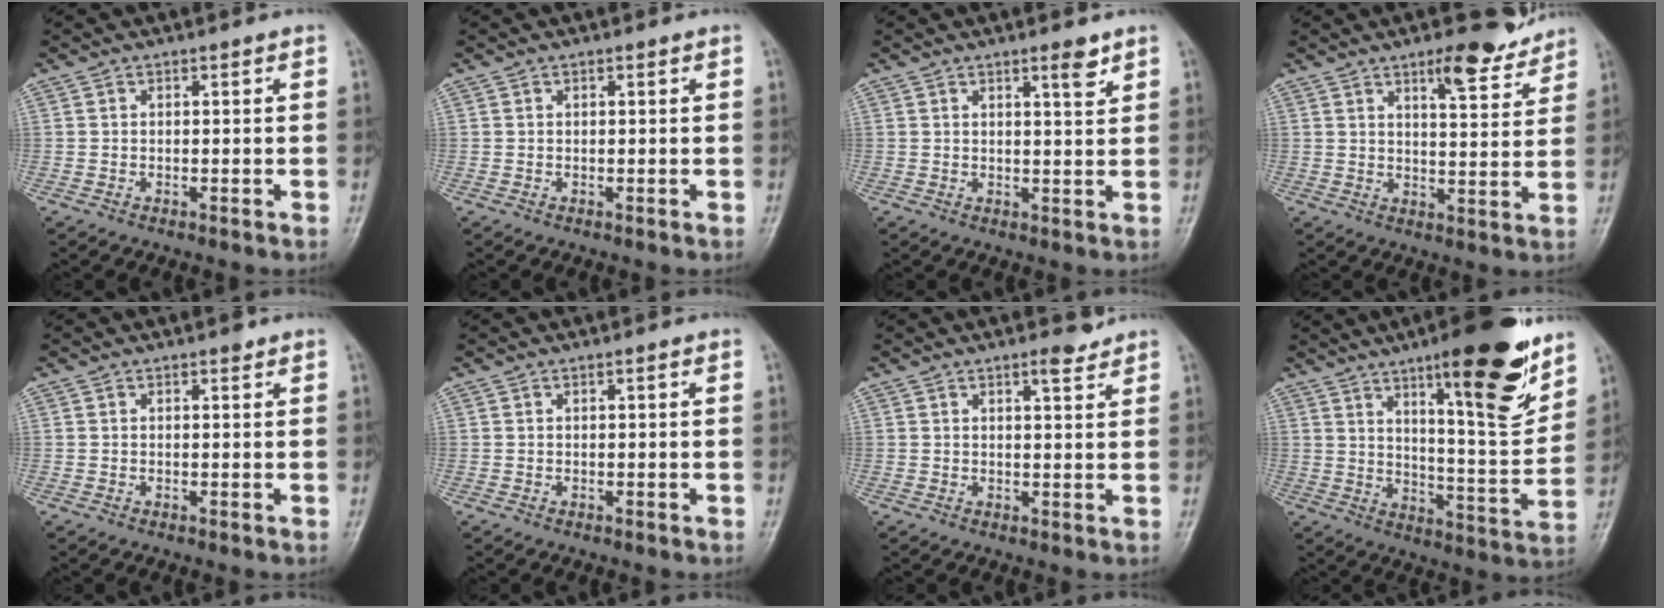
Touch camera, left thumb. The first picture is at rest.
{"total": 0.0}
{"total": 3.3, "force": [2.3, 0.6, 2.3], "torque": [-0.030, -0.017, 0.034]}
{"total": 8.6, "force": [6.2, 2.6, 5.3], "torque": [-0.057, -0.043, 0.090]}
{"total": 0.8, "force": [0.6, 0.4, 0.4], "torque": [-0.006, -0.002, 0.005]}
{"total": 0.0}
{"total": 3.0, "force": [2.3, 0.8, 1.8], "torque": [-0.024, -0.016, 0.034]}
{"total": 18.9, "force": [11.6, 4.2, 14.3], "torque": [-0.174, -0.070, 0.178]}